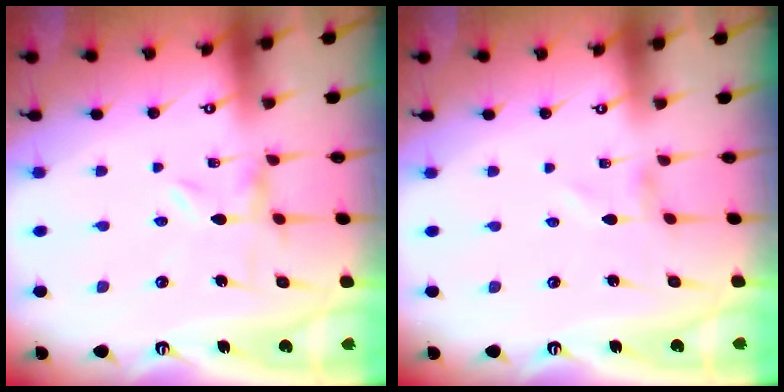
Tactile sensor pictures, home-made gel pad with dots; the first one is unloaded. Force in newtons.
{"total": 1.3, "press": 1.3, "slide": 0.1}